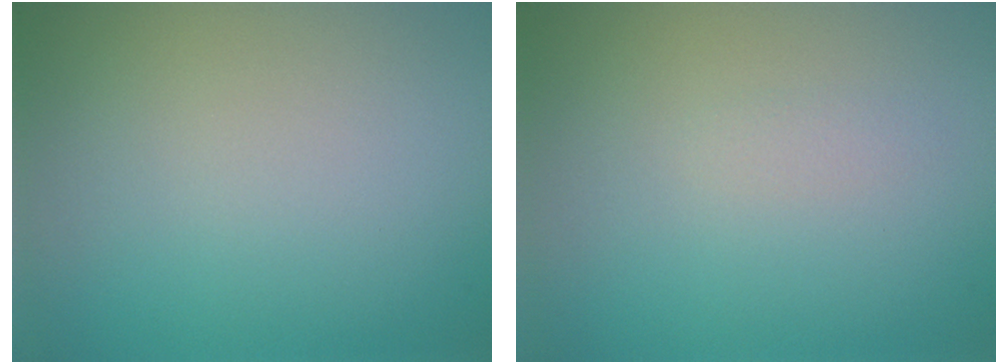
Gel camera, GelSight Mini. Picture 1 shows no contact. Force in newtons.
{"total": 0.6, "press": 0.6, "slide": 0.0}